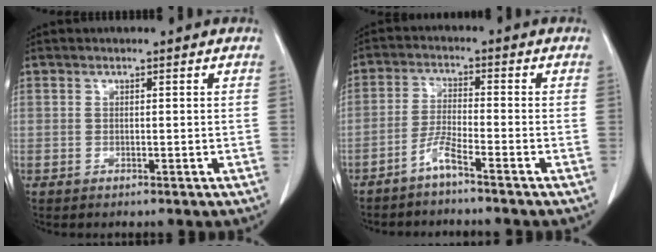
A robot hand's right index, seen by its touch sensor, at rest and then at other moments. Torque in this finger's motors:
{"motor_torque": [0.36, -0.33, 0.06, 0.02]}